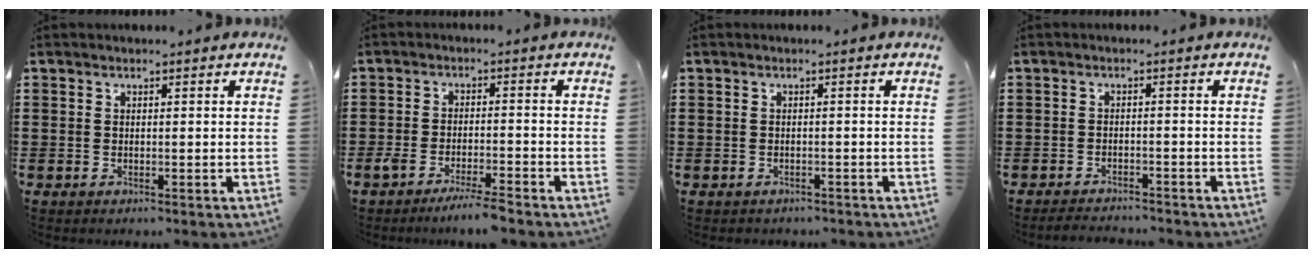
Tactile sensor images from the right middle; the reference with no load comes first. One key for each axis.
{"total": 4.2, "fx": -3.6, "fy": 0.1, "fz": 2.2, "tx": -0.042, "ty": -0.005, "tz": -0.068}
{"total": 0.7, "fx": -0.7, "fy": 0.3, "fz": 0.0, "tx": -0.002, "ty": 0.001, "tz": -0.015}
{"total": 2.1, "fx": -2.1, "fy": 0.2, "fz": 0.1, "tx": -0.008, "ty": 0.001, "tz": -0.044}